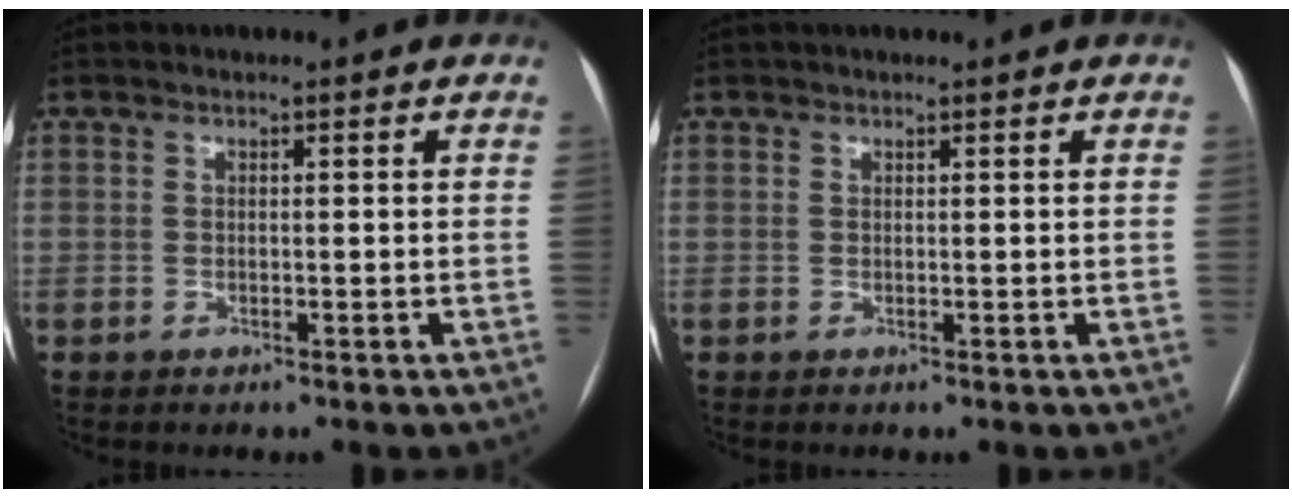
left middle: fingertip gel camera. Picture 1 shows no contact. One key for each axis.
{"total": 0.9, "fx": -0.1, "fy": -0.9, "fz": -0.4, "tx": 0.002, "ty": 0.003, "tz": 0.000}